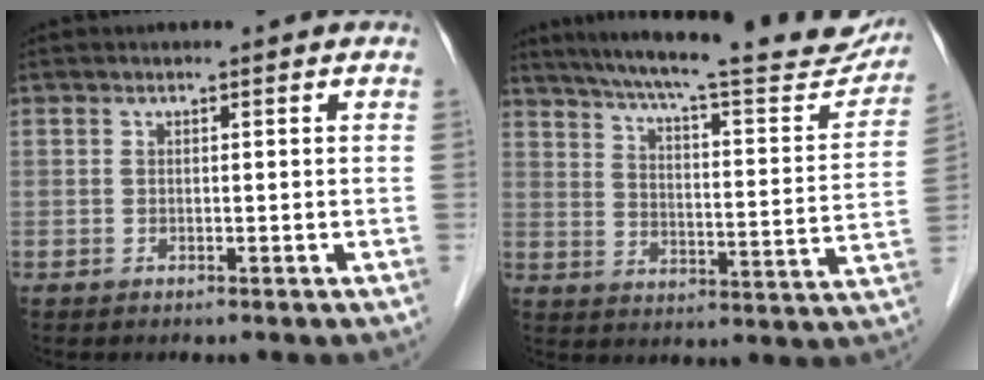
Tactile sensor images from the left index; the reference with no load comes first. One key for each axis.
{"total": 26.0, "fx": 22.7, "fy": 4.1, "fz": 11.9, "tx": -0.181, "ty": -0.033, "tz": 0.289}